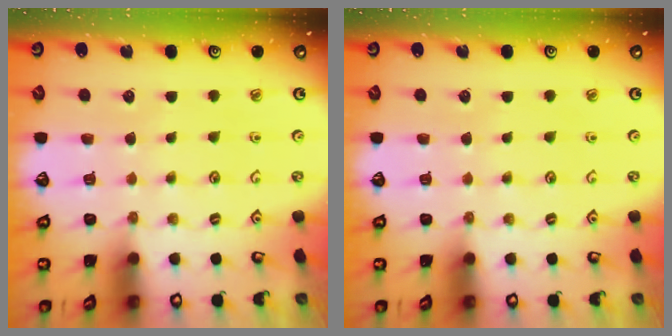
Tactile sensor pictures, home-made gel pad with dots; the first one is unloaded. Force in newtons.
{"total": 0.0}